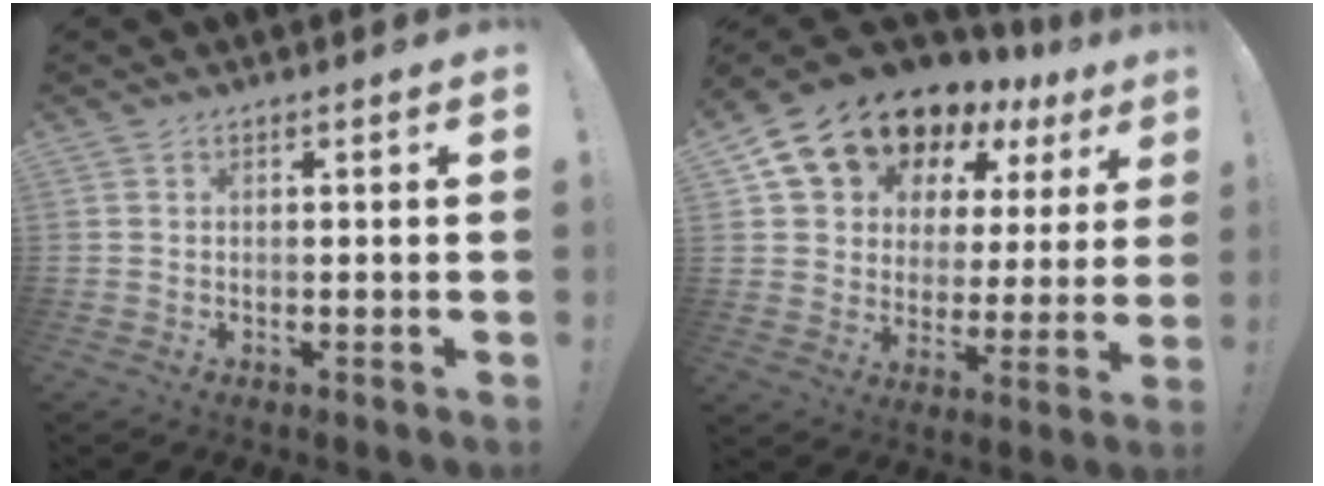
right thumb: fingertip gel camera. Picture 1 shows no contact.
{"total": 15.8, "force": [11.8, 8.8, 5.6], "torque": [-0.099, -0.090, 0.227]}